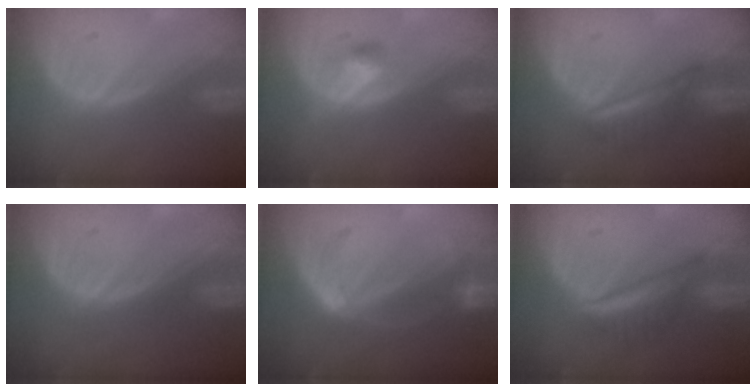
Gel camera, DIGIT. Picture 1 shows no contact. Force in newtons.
{"total": 2.4, "press": 2.4, "slide": 0.2}
{"total": 5.3, "press": 5.2, "slide": 1.1}
{"total": 0.0}
{"total": 5.5, "press": 5.2, "slide": 1.8}
{"total": 5.6, "press": 5.5, "slide": 1.1}